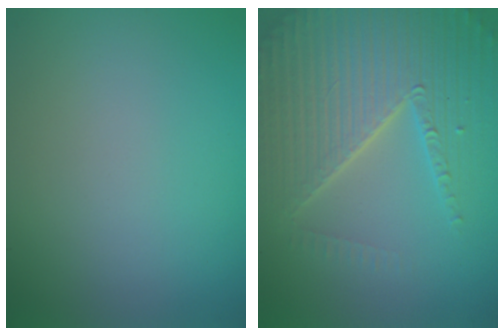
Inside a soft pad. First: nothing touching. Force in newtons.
{"total": 7.1, "press": 6.9, "slide": 1.7}